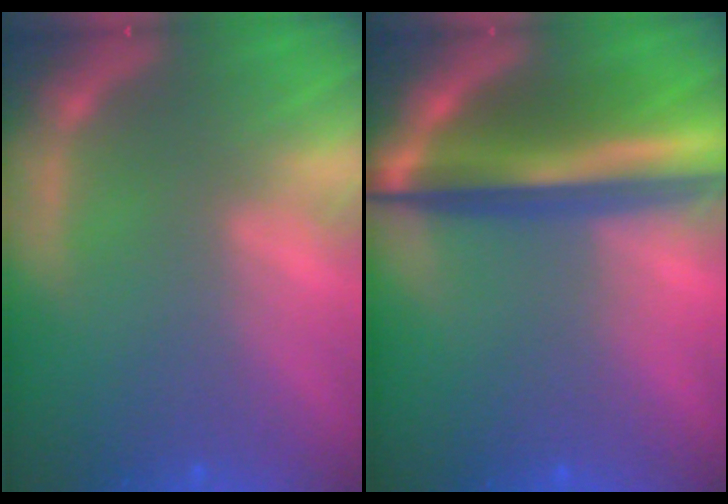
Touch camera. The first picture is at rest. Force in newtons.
{"total": 9.4}